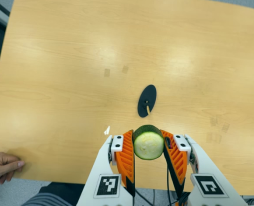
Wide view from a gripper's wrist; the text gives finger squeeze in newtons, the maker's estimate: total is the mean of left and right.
{"total": 11.5, "left": 11.6, "right": 11.3}